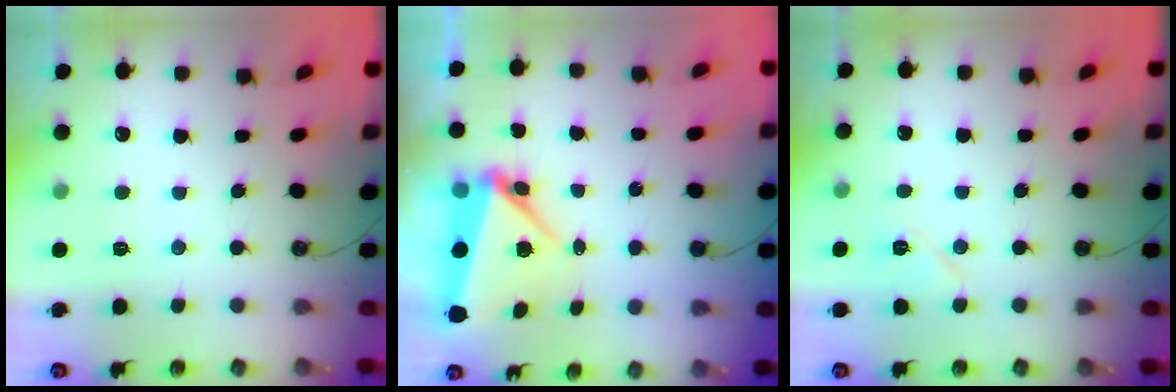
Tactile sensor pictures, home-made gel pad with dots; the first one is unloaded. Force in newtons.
{"total": 7.1, "press": 7.1, "slide": 0.3}
{"total": 7.8, "press": 6.3, "slide": 4.6}